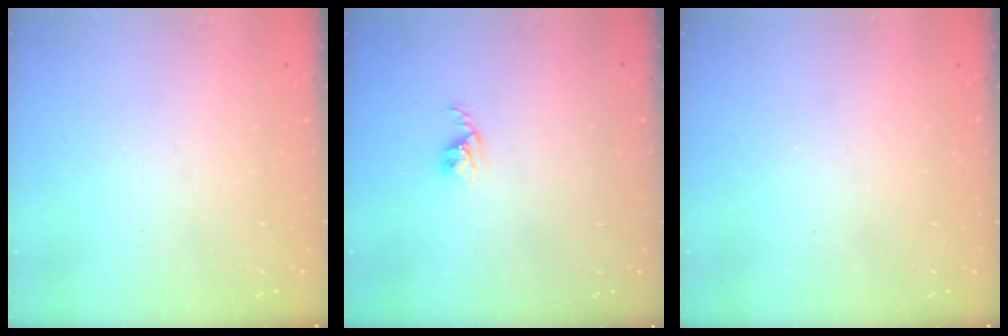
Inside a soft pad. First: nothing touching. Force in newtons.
{"total": 2.7, "press": 2.7, "slide": 0.4}
{"total": 0.0}